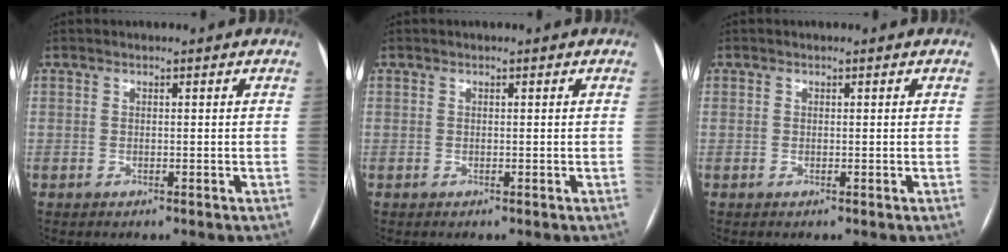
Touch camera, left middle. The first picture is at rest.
{"total": 0.0}
{"total": 0.0}